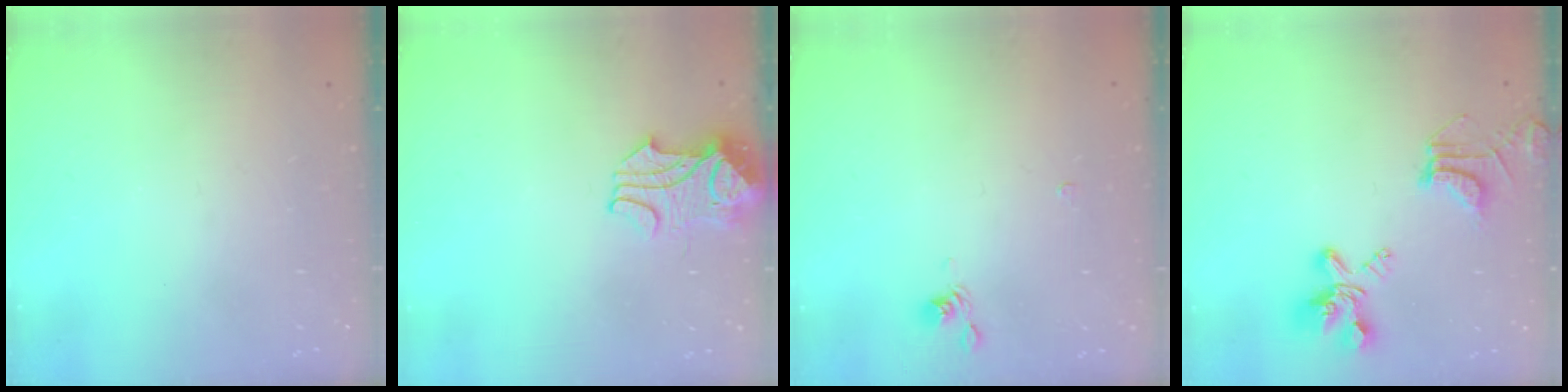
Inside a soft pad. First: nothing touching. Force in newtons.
{"total": 2.3, "press": 2.2, "slide": 0.6}
{"total": 2.9, "press": 2.8, "slide": 0.5}
{"total": 9.0, "press": 8.9, "slide": 1.8}